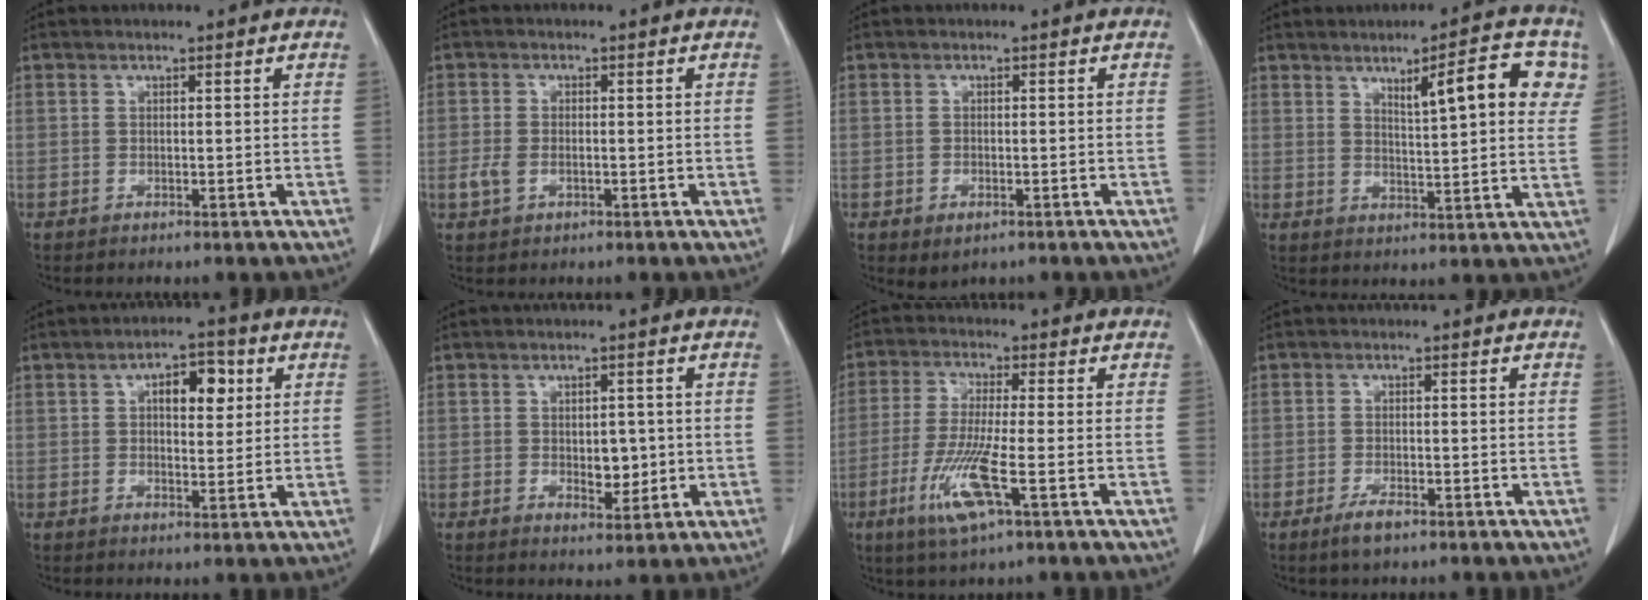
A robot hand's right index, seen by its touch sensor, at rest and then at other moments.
{"total": 2.8, "force": [-0.7, 1.8, 2.1], "torque": [-0.051, 0.004, -0.009]}
{"total": 2.4, "force": [-1.2, 1.4, 1.5], "torque": [-0.023, -0.002, -0.006]}
{"total": 10.5, "force": [4.4, 1.8, 9.3], "torque": [-0.124, 0.012, 0.060]}
{"total": 6.1, "force": [1.9, 2.8, 5.1], "torque": [-0.078, 0.014, 0.030]}
{"total": 4.0, "force": [-0.2, 2.3, 3.3], "torque": [-0.041, 0.000, 0.007]}
{"total": 9.4, "force": [-3.6, 0.3, 8.6], "torque": [-0.179, -0.021, -0.070]}
{"total": 2.9, "force": [-1.9, 0.8, 2.0], "torque": [-0.041, -0.001, -0.033]}